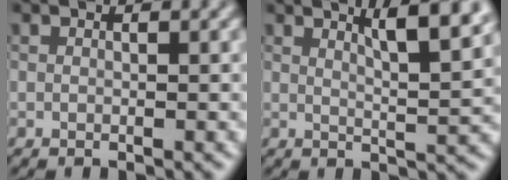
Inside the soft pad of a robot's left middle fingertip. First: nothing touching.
{"total": 6.1, "force": [3.3, 1.5, 4.9], "torque": [-0.050, 0.012, 0.044]}